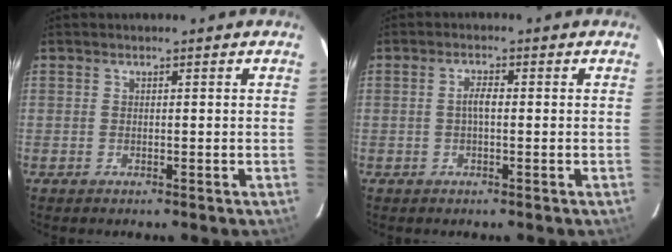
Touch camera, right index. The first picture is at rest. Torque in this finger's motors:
{"motor_torque": [0.44, 0.06, 0.14, 0.05]}